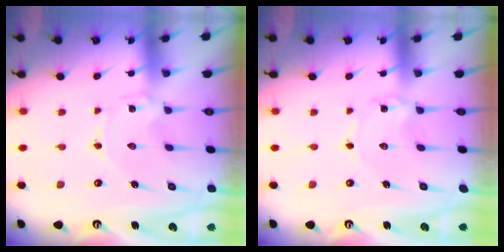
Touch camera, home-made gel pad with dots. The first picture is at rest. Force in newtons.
{"total": 0.9, "press": 0.9, "slide": 0.1}